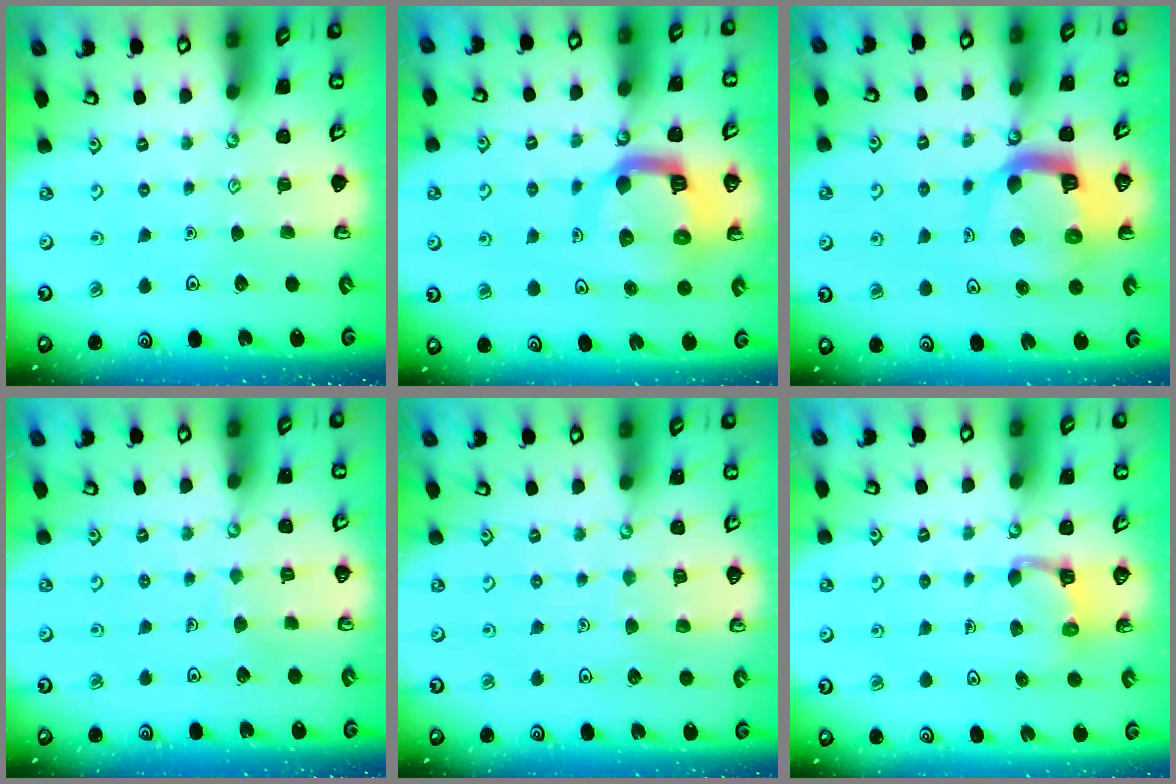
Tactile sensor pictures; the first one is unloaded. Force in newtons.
{"total": 13.8, "press": 13.7, "slide": 1.7}
{"total": 10.6, "press": 10.5, "slide": 1.3}
{"total": 2.7, "press": 2.7, "slide": 0.1}
{"total": 4.7, "press": 4.7, "slide": 0.4}
{"total": 4.6, "press": 4.6, "slide": 0.3}